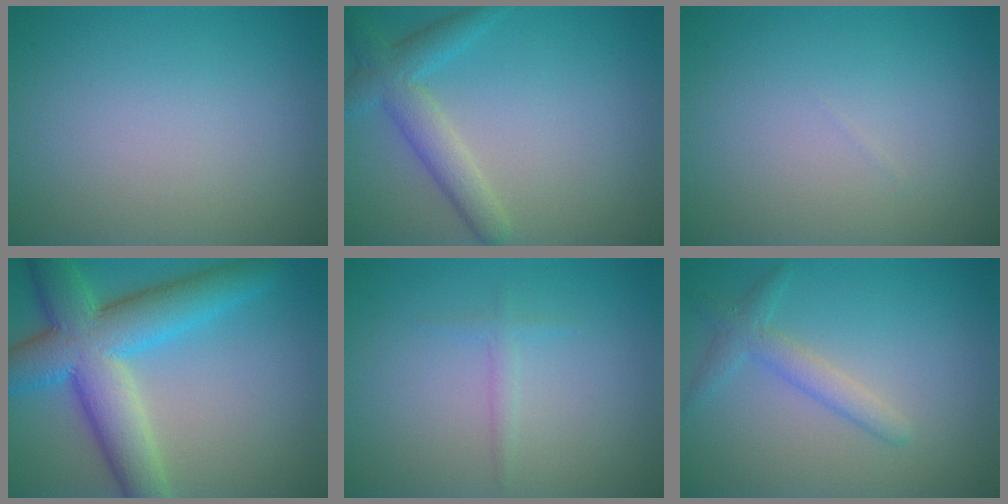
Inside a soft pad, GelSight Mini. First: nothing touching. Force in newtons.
{"total": 3.7, "press": 3.7, "slide": 0.2}
{"total": 0.0}
{"total": 9.6, "press": 9.6, "slide": 0.3}
{"total": 0.9, "press": 0.9, "slide": 0.0}
{"total": 2.3, "press": 2.3, "slide": 0.1}